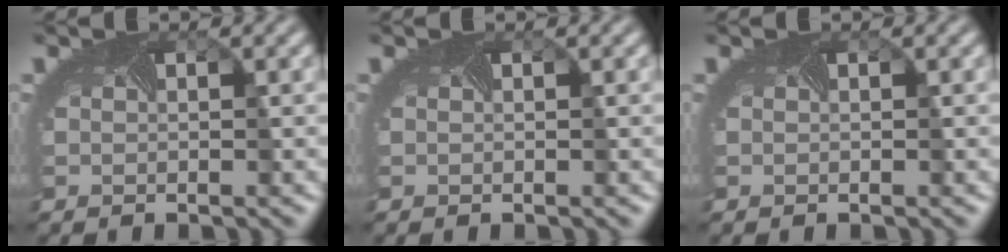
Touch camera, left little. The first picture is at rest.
{"total": 0.0}
{"total": 0.0}